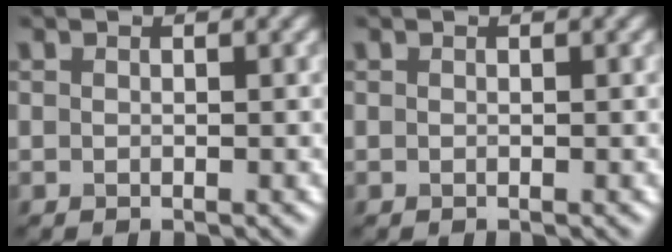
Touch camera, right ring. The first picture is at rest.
{"total": 0.0}